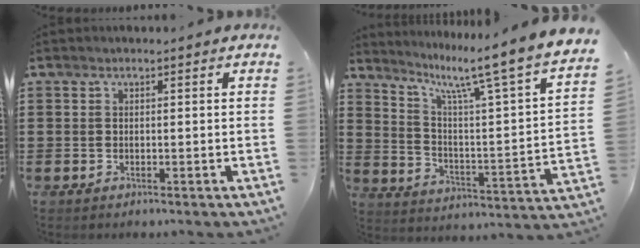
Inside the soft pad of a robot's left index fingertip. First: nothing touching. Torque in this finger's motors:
{"motor_torque": [1.73, -0.41, 0.32, 0.21]}